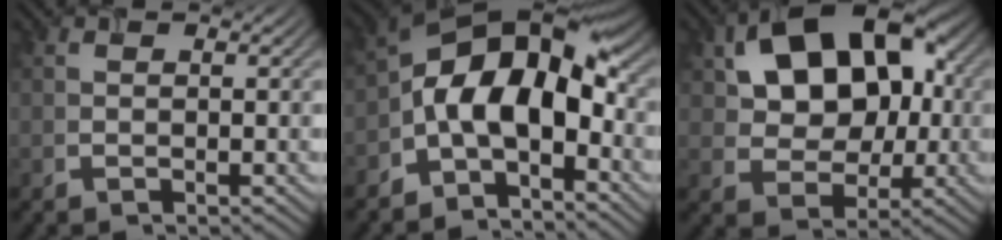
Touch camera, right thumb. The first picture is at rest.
{"total": 12.1, "force": [-2.9, 6.6, 9.8], "torque": [-0.161, 0.012, -0.066]}
{"total": 14.7, "force": [4.1, 9.7, 10.2], "torque": [-0.160, 0.013, 0.063]}